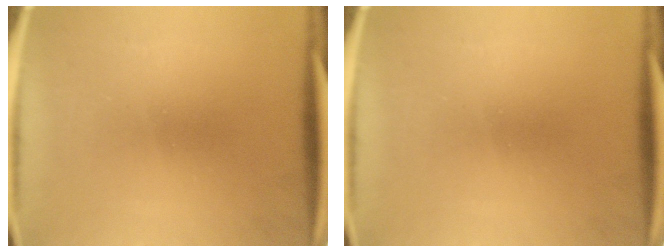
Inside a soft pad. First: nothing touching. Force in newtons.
{"total": 0.0}